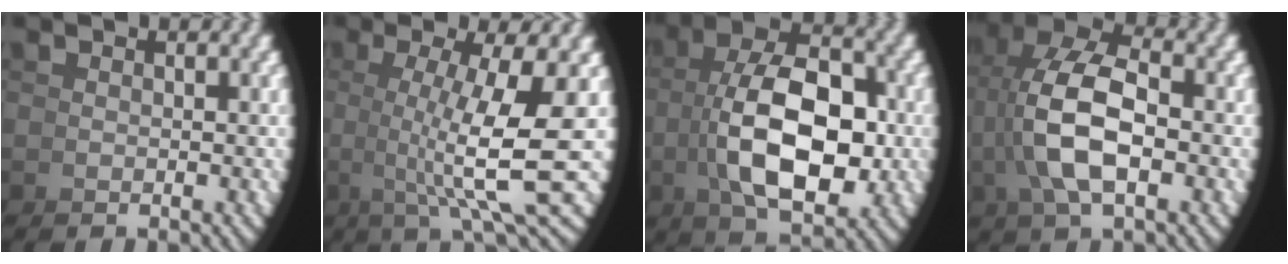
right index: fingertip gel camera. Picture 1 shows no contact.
{"total": 9.1, "force": [1.0, 2.4, 8.7], "torque": [-0.125, -0.005, 0.022]}
{"total": 10.3, "force": [0.8, 5.6, 8.6], "torque": [-0.140, -0.009, 0.019]}
{"total": 6.7, "force": [1.4, 3.2, 5.8], "torque": [-0.117, -0.003, 0.029]}